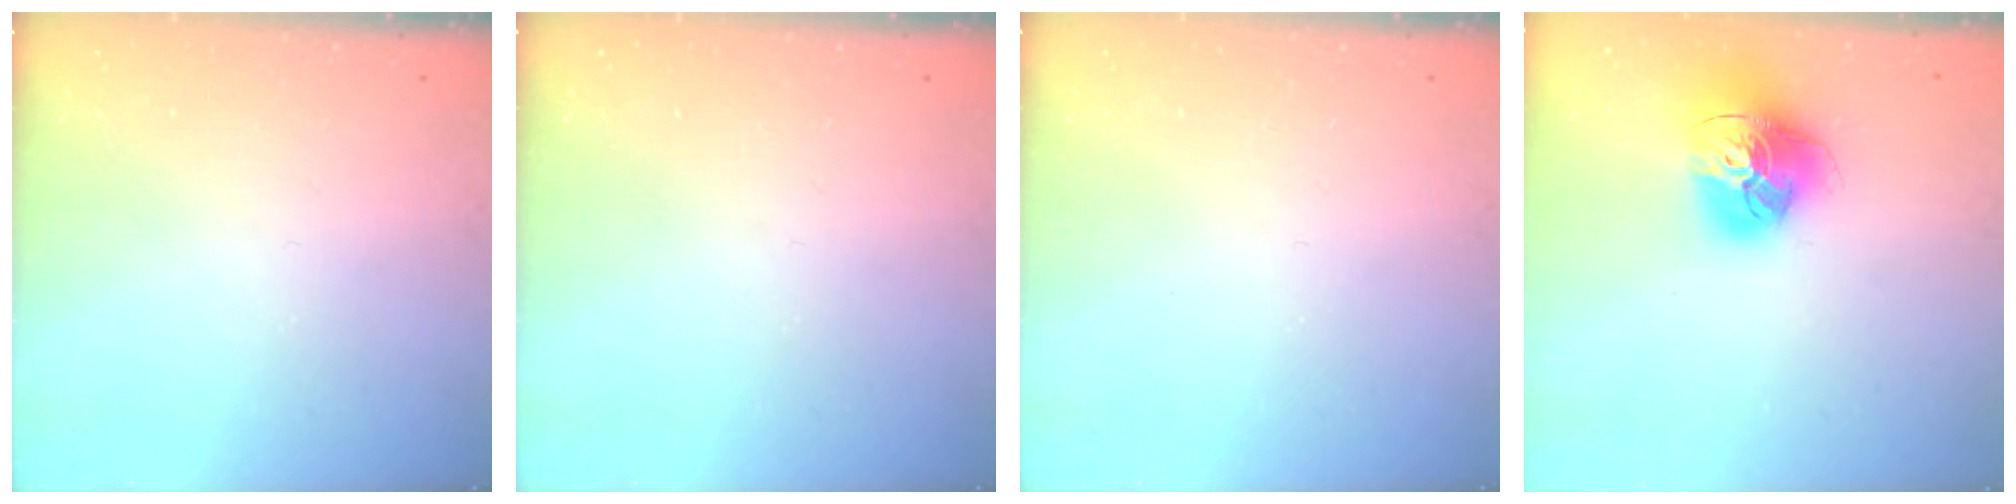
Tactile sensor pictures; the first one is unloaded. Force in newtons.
{"total": 0.0}
{"total": 0.0}
{"total": 18.3, "press": 18.2, "slide": 2.1}